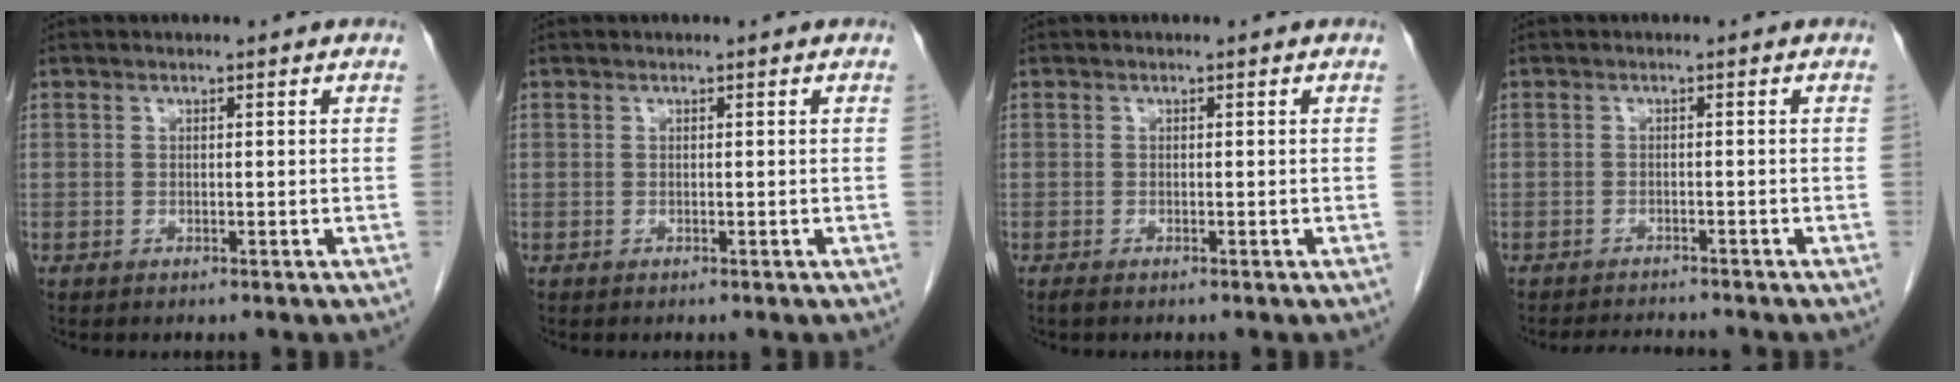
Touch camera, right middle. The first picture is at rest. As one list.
[{"total": 0.0}, {"total": 0.6, "force": [-0.5, 0.1, 0.3], "torque": [-0.012, -0.003, -0.008]}, {"total": 3.2, "force": [-3.2, -0.1, 0.4], "torque": [-0.009, -0.015, -0.049]}]